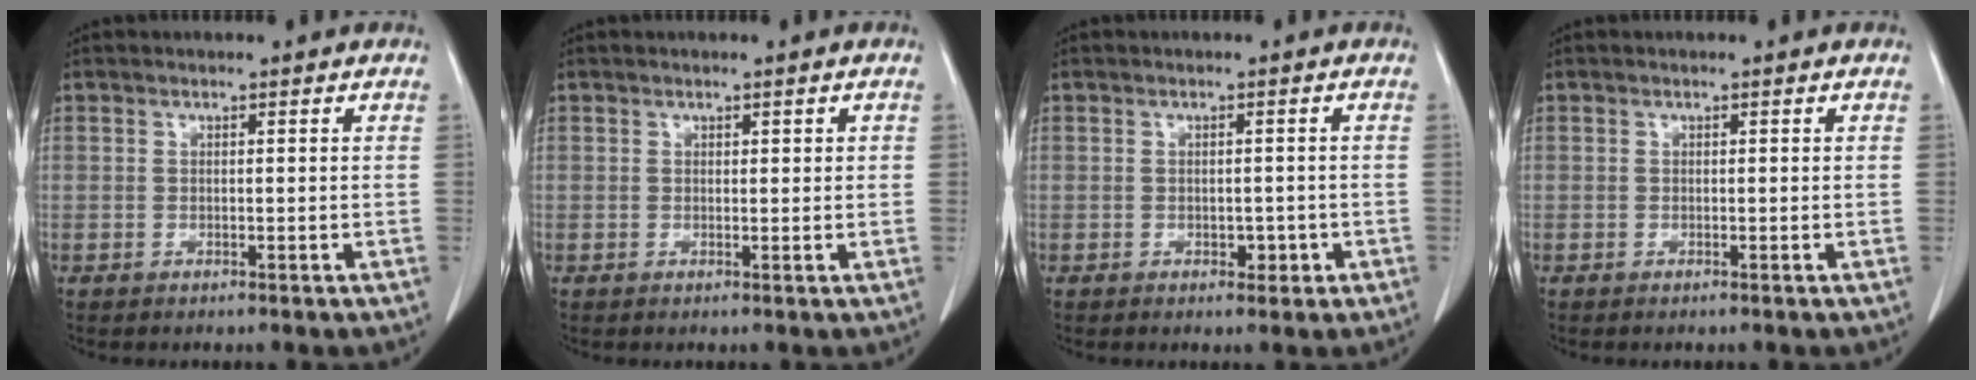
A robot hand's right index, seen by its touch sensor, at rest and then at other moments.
{"total": 1.1, "force": [0.4, 0.5, 0.9], "torque": [-0.011, 0.003, 0.007]}
{"total": 1.9, "force": [-0.7, 1.3, 1.1], "torque": [-0.012, 0.003, -0.004]}
{"total": 0.0}